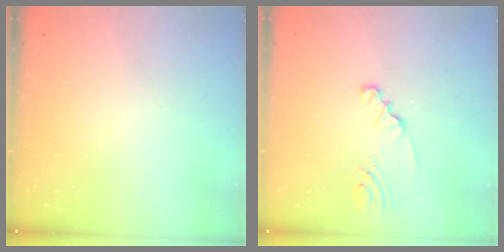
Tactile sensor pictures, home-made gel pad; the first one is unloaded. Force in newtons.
{"total": 2.3, "press": 2.3, "slide": 0.3}